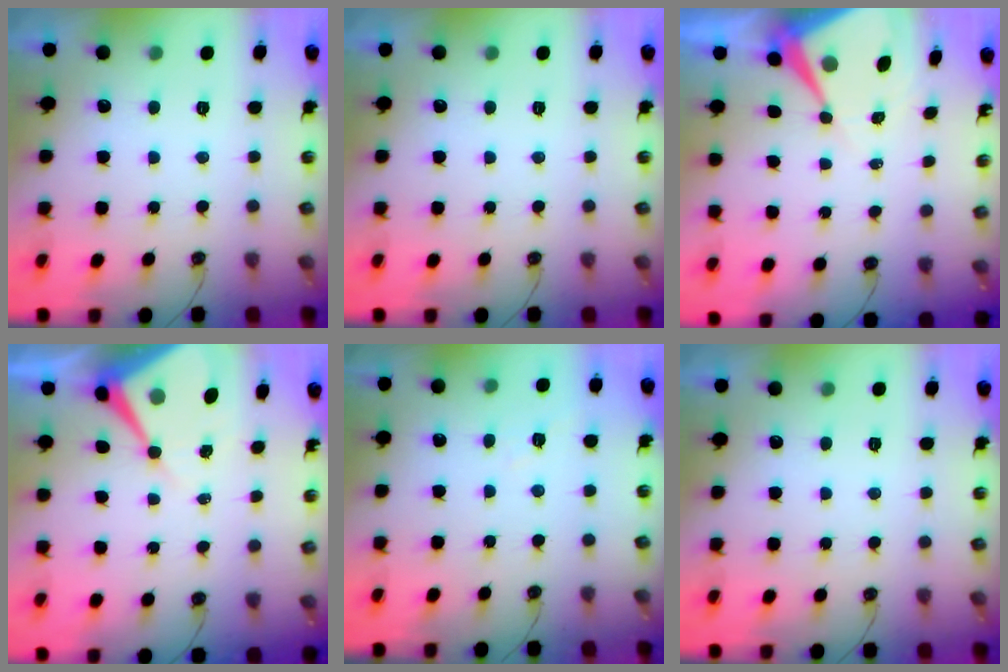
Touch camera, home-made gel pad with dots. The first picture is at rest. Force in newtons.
{"total": 0.0}
{"total": 9.1, "press": 9.0, "slide": 0.8}
{"total": 8.4, "press": 8.3, "slide": 0.7}
{"total": 3.6, "press": 3.6, "slide": 0.4}
{"total": 0.0}